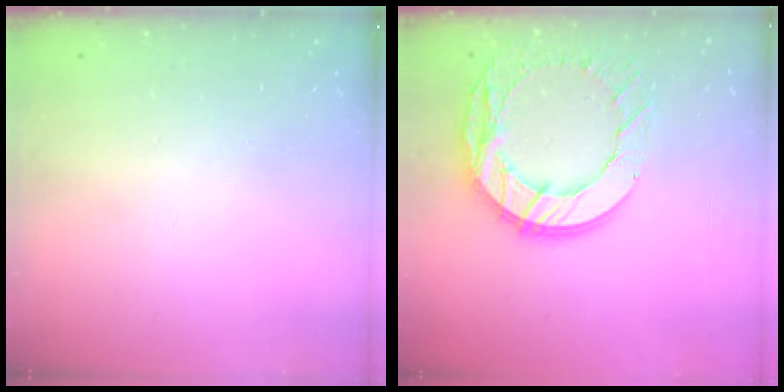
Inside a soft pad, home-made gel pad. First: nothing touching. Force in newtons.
{"total": 16.6, "press": 16.6, "slide": 1.5}